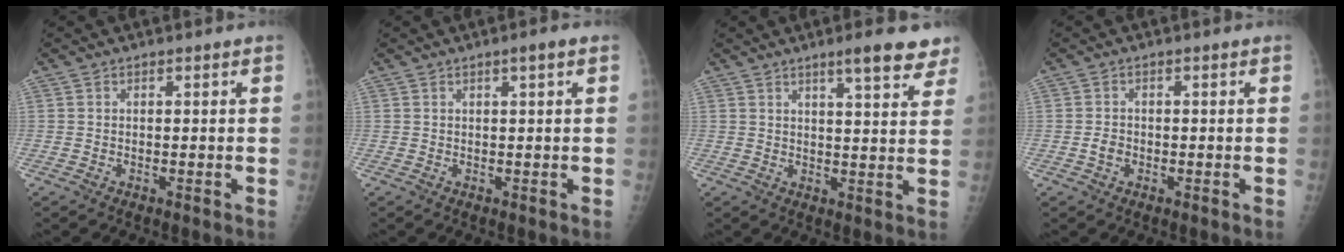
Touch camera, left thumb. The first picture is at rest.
{"total": 1.7, "force": [0.8, 0.0, 1.6], "torque": [-0.029, 0.000, 0.011]}
{"total": 8.8, "force": [6.0, 1.6, 6.2], "torque": [-0.061, -0.027, 0.077]}
{"total": 2.0, "force": [-0.7, 1.5, 1.0], "torque": [-0.011, 0.006, -0.013]}